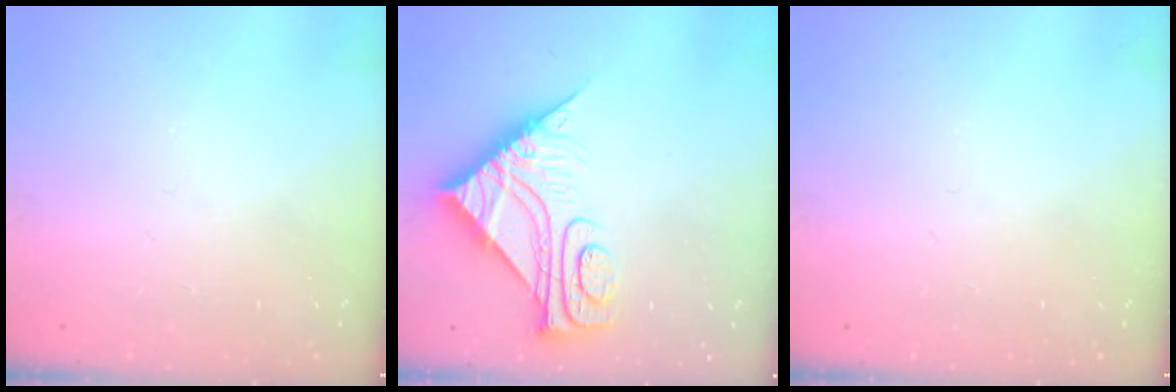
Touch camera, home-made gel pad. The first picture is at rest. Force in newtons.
{"total": 11.6, "press": 11.5, "slide": 1.1}
{"total": 0.0}